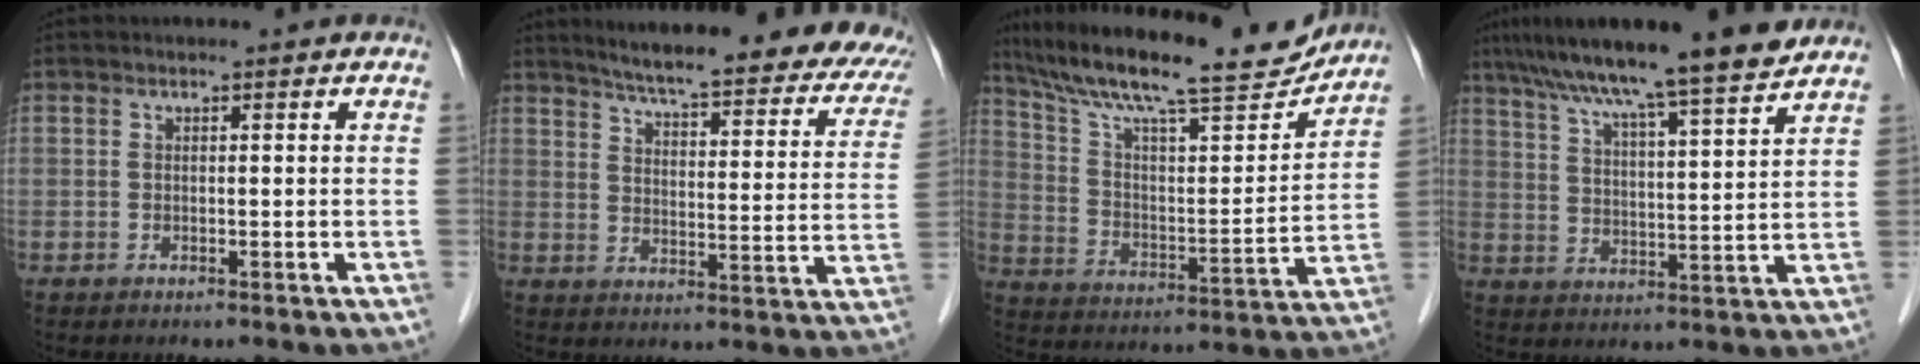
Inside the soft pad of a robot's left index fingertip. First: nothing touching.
{"total": 26.0, "force": [22.3, 4.7, 12.6], "torque": [-0.161, -0.038, 0.261]}
{"total": 21.9, "force": [18.9, 3.0, 10.6], "torque": [-0.187, 0.004, 0.295]}
{"total": 15.8, "force": [13.0, 0.1, 9.0], "torque": [-0.144, 0.020, 0.199]}